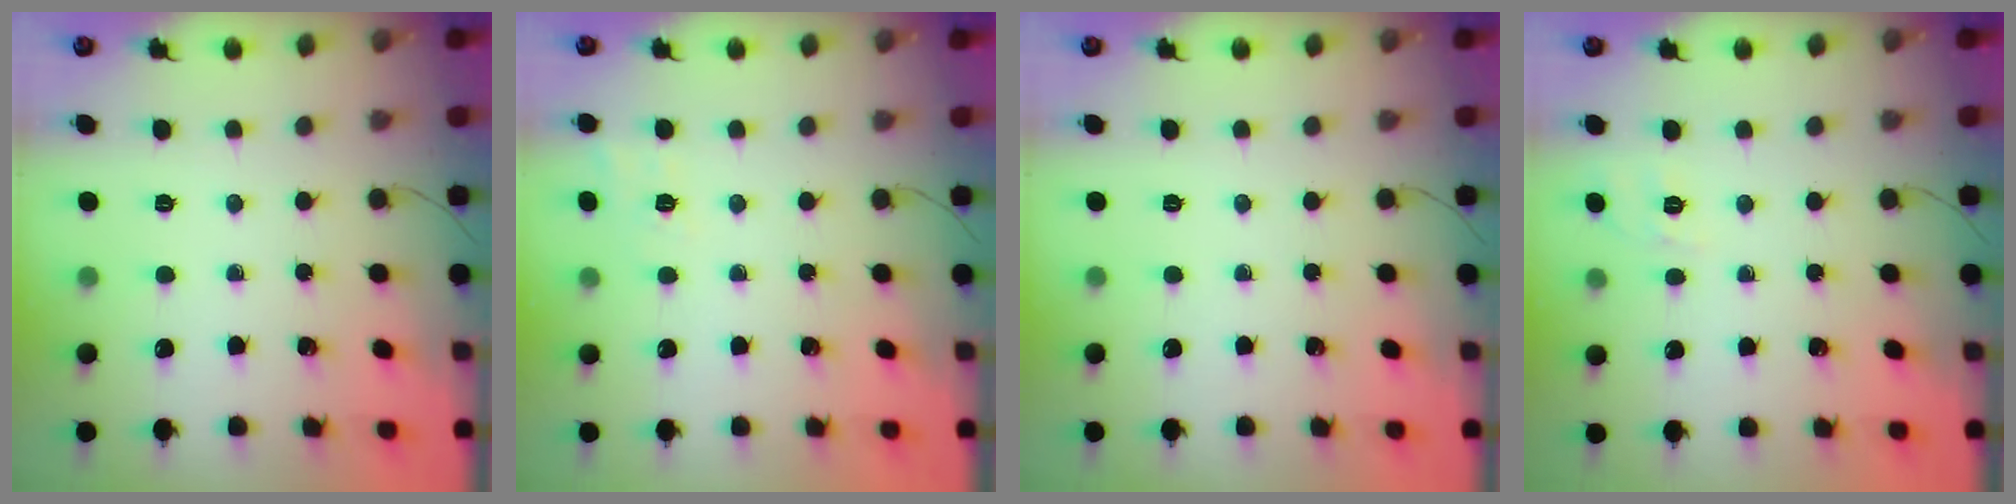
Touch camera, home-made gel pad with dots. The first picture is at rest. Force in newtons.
{"total": 6.9, "press": 6.5, "slide": 2.2}
{"total": 0.0}
{"total": 1.8, "press": 0.0, "slide": 1.8}